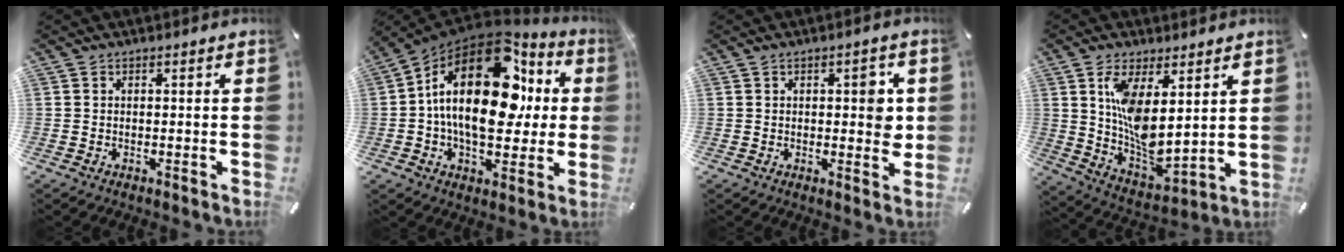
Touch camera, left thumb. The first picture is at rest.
{"total": 26.1, "force": [4.4, 15.2, 20.8], "torque": [-0.357, -0.020, 0.077]}
{"total": 5.4, "force": [1.0, 2.5, 4.6], "torque": [-0.057, -0.004, 0.010]}
{"total": 11.2, "force": [4.7, 5.0, 8.9], "torque": [-0.172, -0.038, 0.090]}